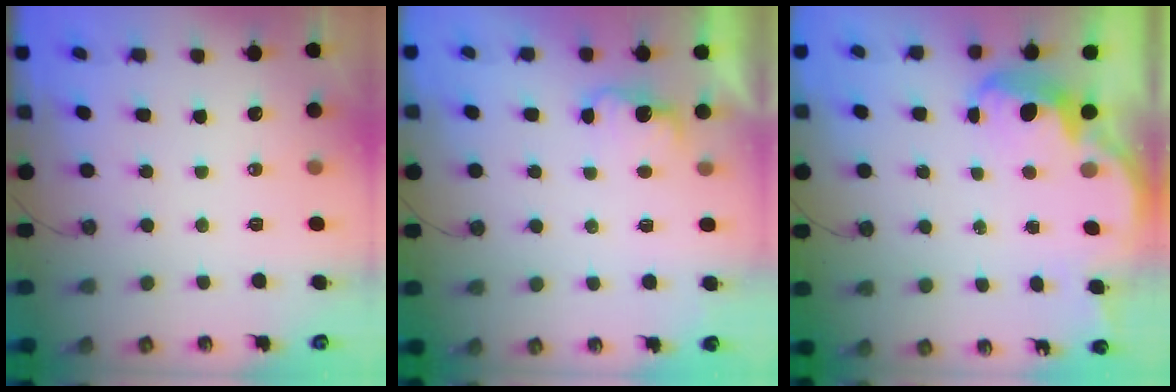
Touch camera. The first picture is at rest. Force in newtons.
{"total": 2.9, "press": 2.8, "slide": 0.8}
{"total": 2.5, "press": 2.5, "slide": 0.6}